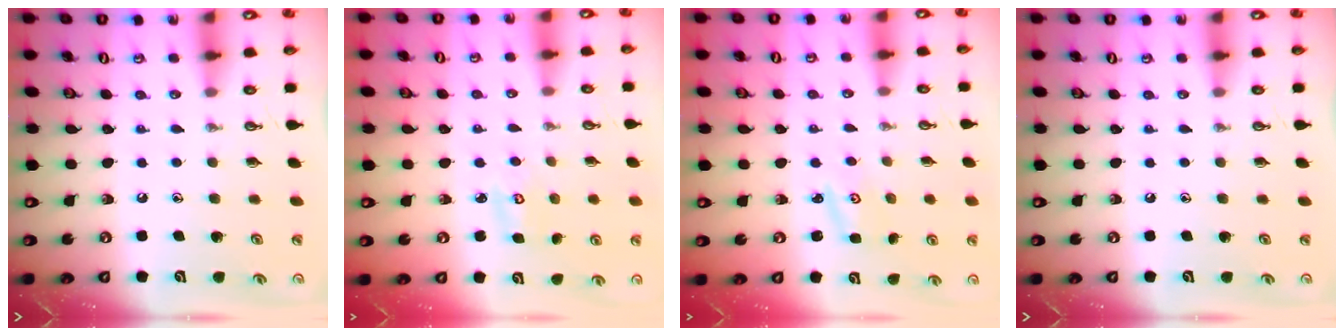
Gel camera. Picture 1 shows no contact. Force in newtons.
{"total": 3.8, "press": 3.7, "slide": 0.3}
{"total": 2.7, "press": 2.7, "slide": 0.4}
{"total": 0.0}